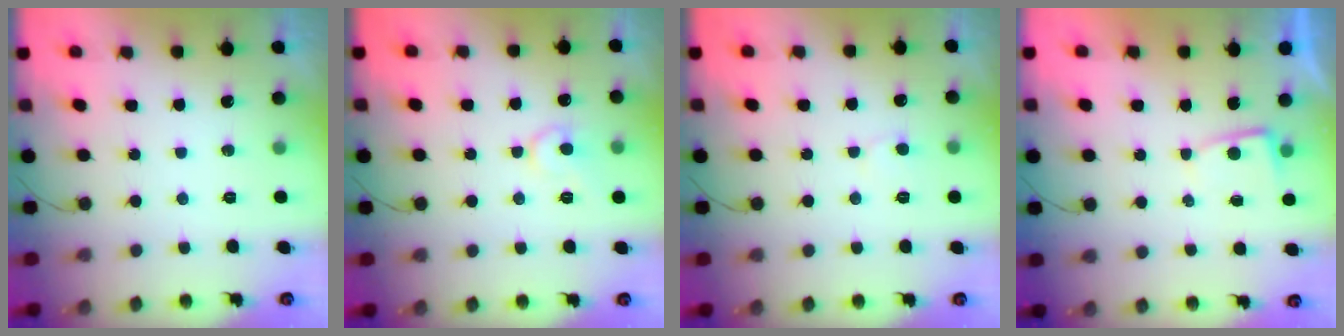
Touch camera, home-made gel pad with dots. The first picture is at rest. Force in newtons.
{"total": 7.6, "press": 7.5, "slide": 0.8}
{"total": 5.2, "press": 5.1, "slide": 0.5}
{"total": 2.2, "press": 2.2, "slide": 0.4}